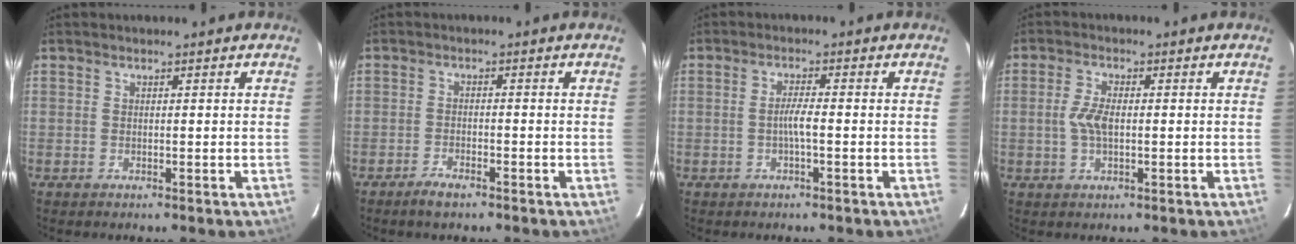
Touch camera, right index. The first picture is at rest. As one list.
[{"total": 3.1, "force": [-2.5, 0.8, 1.7], "torque": [-0.047, -0.002, -0.049]}, {"total": 2.5, "force": [-0.9, 0.0, 2.4], "torque": [-0.046, 0.002, -0.017]}, {"total": 4.1, "force": [-0.3, 1.8, 3.6], "torque": [-0.078, 0.003, -0.005]}]